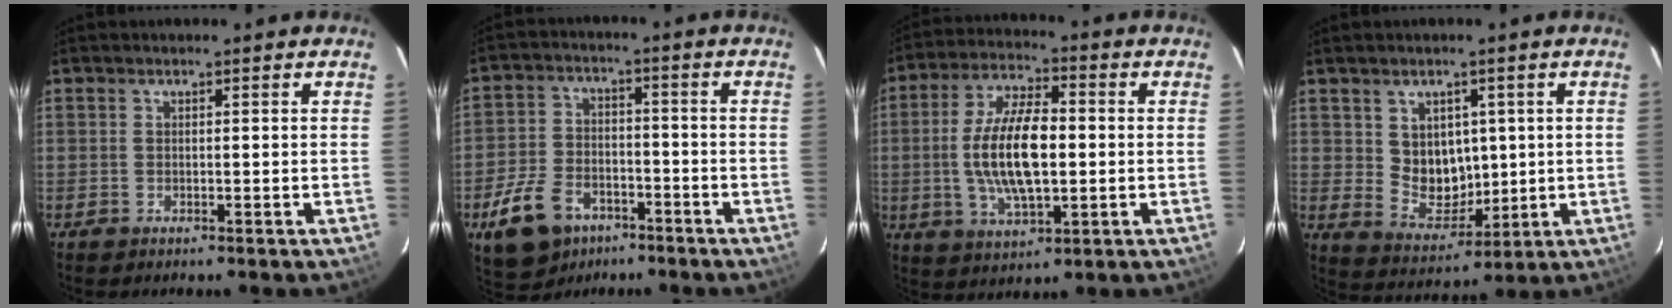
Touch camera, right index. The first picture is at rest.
{"total": 12.8, "force": [-7.6, 8.1, 6.4], "torque": [-0.159, 0.002, -0.122]}
{"total": 14.2, "force": [-0.7, 5.8, 13.0], "torque": [-0.256, 0.005, -0.011]}
{"total": 8.3, "force": [1.8, 6.9, 4.2], "torque": [-0.075, -0.001, 0.052]}